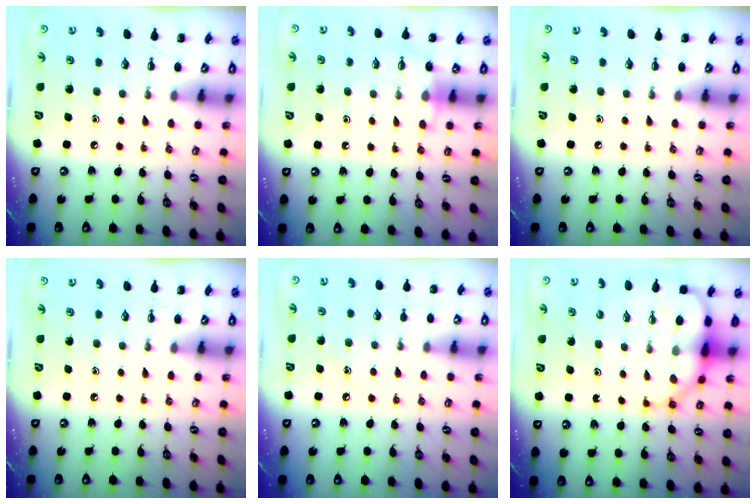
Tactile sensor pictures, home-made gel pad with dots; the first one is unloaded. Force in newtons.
{"total": 5.3, "press": 5.1, "slide": 1.4}
{"total": 0.0}
{"total": 0.0}
{"total": 7.3, "press": 7.1, "slide": 1.8}
{"total": 10.3, "press": 9.9, "slide": 3.1}